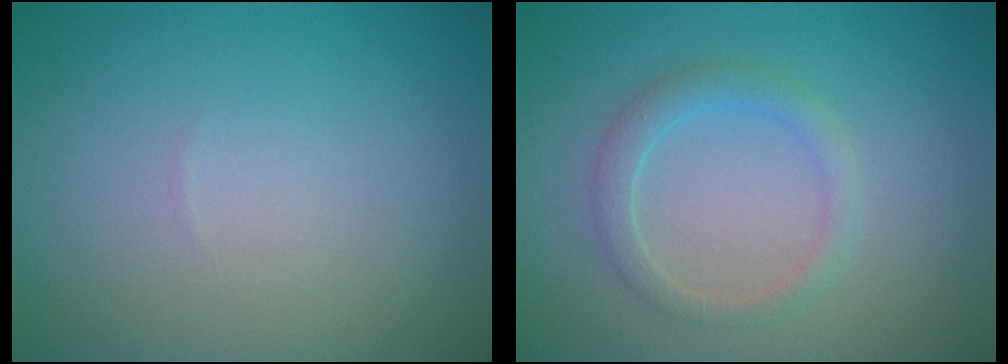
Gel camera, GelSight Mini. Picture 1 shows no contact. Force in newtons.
{"total": 2.0, "press": 2.0, "slide": 0.3}